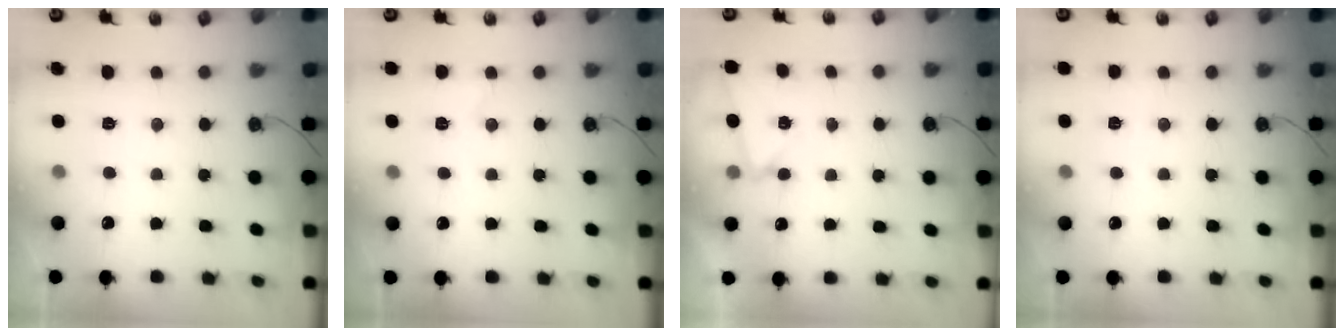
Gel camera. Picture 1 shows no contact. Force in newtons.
{"total": 5.4, "press": 5.2, "slide": 1.4}
{"total": 2.7, "press": 2.5, "slide": 1.1}
{"total": 1.5, "press": 1.5, "slide": 0.2}